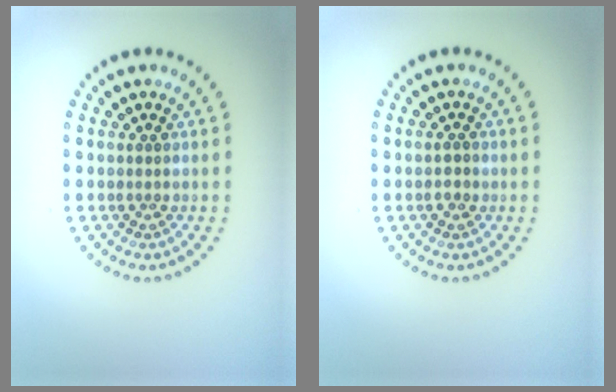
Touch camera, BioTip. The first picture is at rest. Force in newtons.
{"total": 0.9, "press": 0.9, "slide": 0.2}